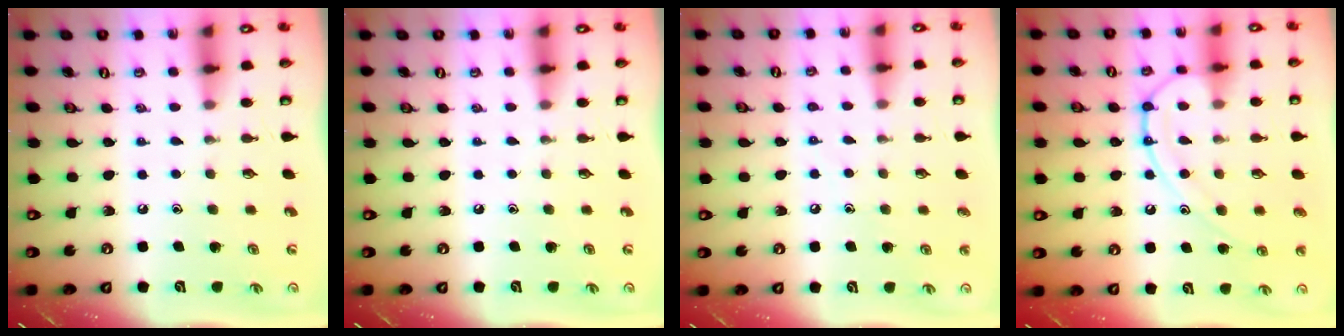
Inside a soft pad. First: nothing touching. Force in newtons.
{"total": 0.0}
{"total": 5.6, "press": 5.6, "slide": 0.6}
{"total": 12.6, "press": 12.5, "slide": 1.3}